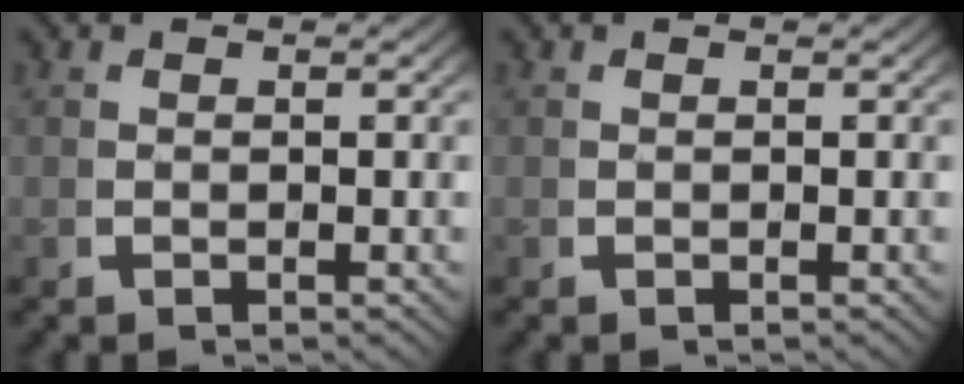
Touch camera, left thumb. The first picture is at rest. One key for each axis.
{"total": 0.0}